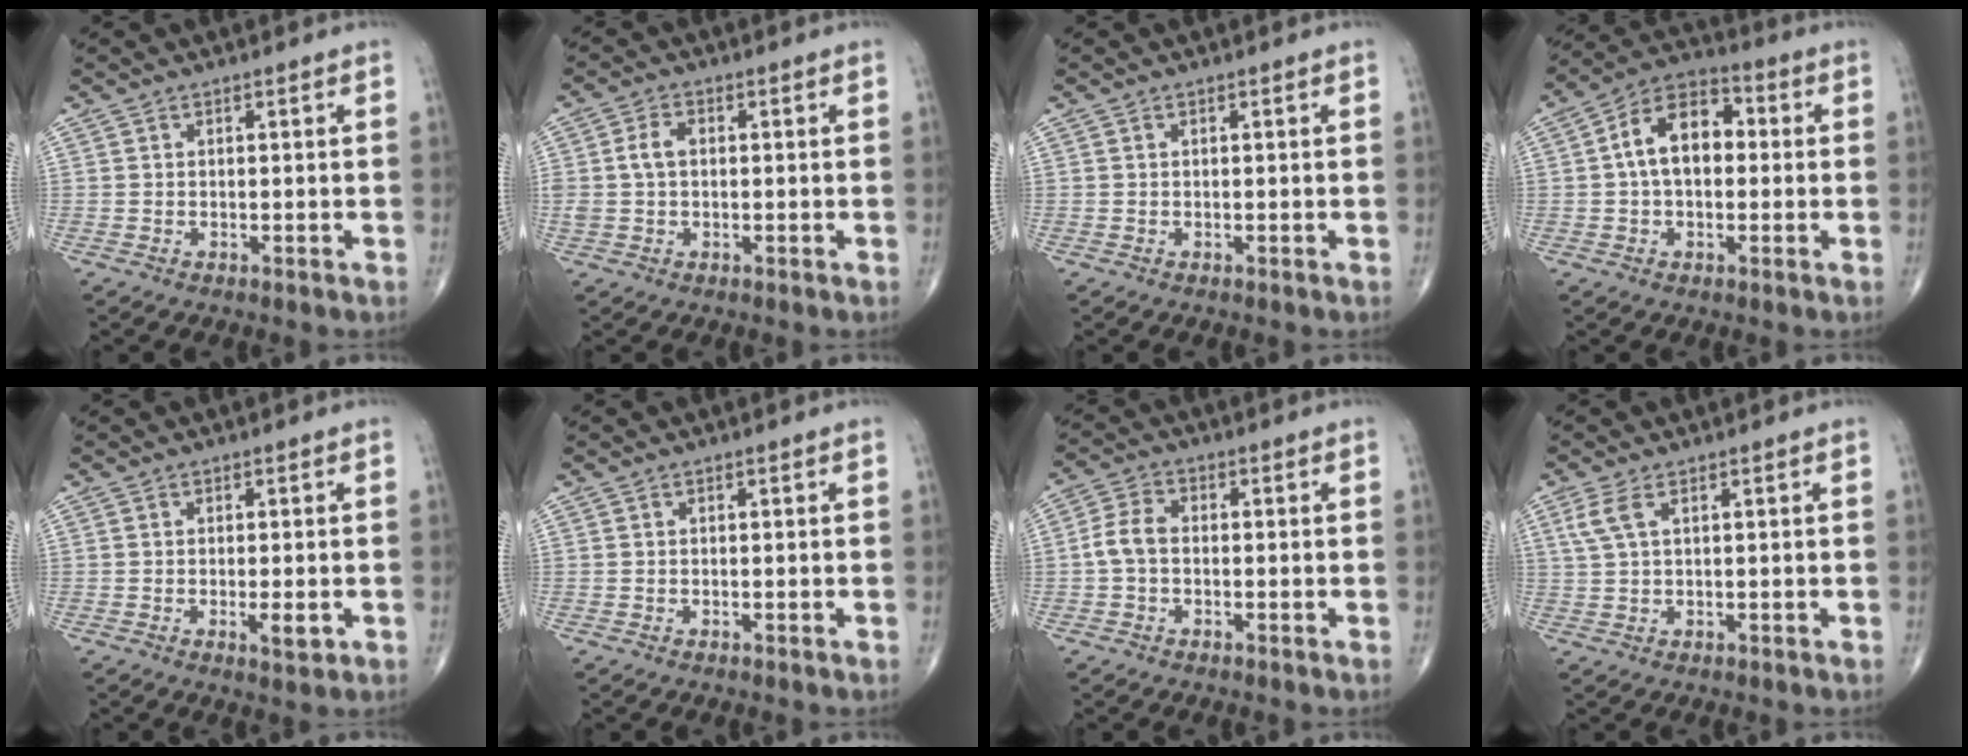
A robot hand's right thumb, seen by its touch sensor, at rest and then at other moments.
{"total": 4.6, "force": [0.3, 3.1, 3.4], "torque": [-0.082, 0.014, 0.006]}
{"total": 0.0}
{"total": 11.6, "force": [0.8, 7.4, 8.9], "torque": [-0.136, 0.033, 0.002]}
{"total": 3.0, "force": [-0.8, 1.0, 2.7], "torque": [-0.040, -0.005, -0.010]}
{"total": 0.0}
{"total": 4.8, "force": [-0.6, 3.2, 3.5], "torque": [-0.071, 0.016, -0.021]}
{"total": 2.4, "force": [1.0, 0.7, 2.1], "torque": [-0.062, 0.010, 0.031]}